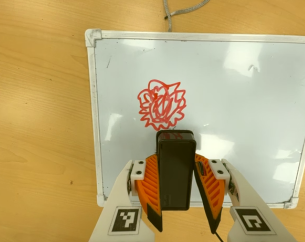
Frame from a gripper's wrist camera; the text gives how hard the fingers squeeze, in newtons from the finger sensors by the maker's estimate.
{"total": 5.4, "left": 4.6, "right": 6.2}